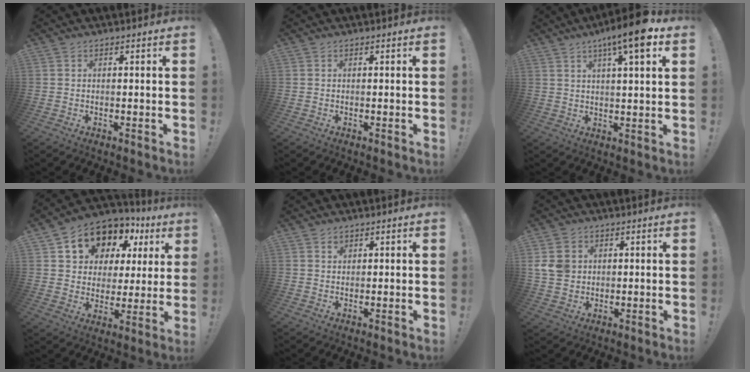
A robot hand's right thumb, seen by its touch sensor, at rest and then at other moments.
{"total": 0.0}
{"total": 10.9, "force": [5.7, 2.0, 9.1], "torque": [-0.122, -0.031, 0.084]}
{"total": 12.2, "force": [7.5, 8.4, 4.5], "torque": [-0.073, -0.059, 0.146]}
{"total": 1.8, "force": [1.3, 1.2, 0.3], "torque": [0.006, -0.010, 0.021]}
{"total": 7.2, "force": [1.7, 6.2, 3.3], "torque": [-0.062, -0.002, 0.036]}